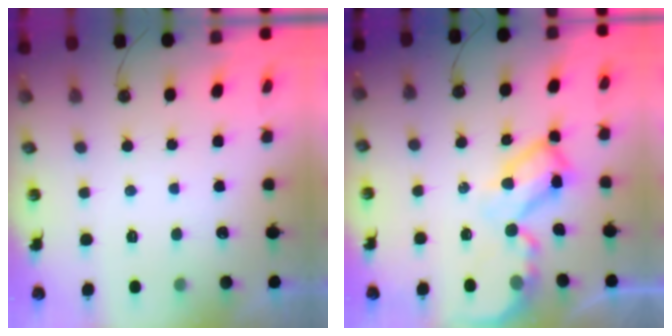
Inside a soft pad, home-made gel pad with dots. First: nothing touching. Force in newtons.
{"total": 11.0, "press": 10.9, "slide": 1.0}